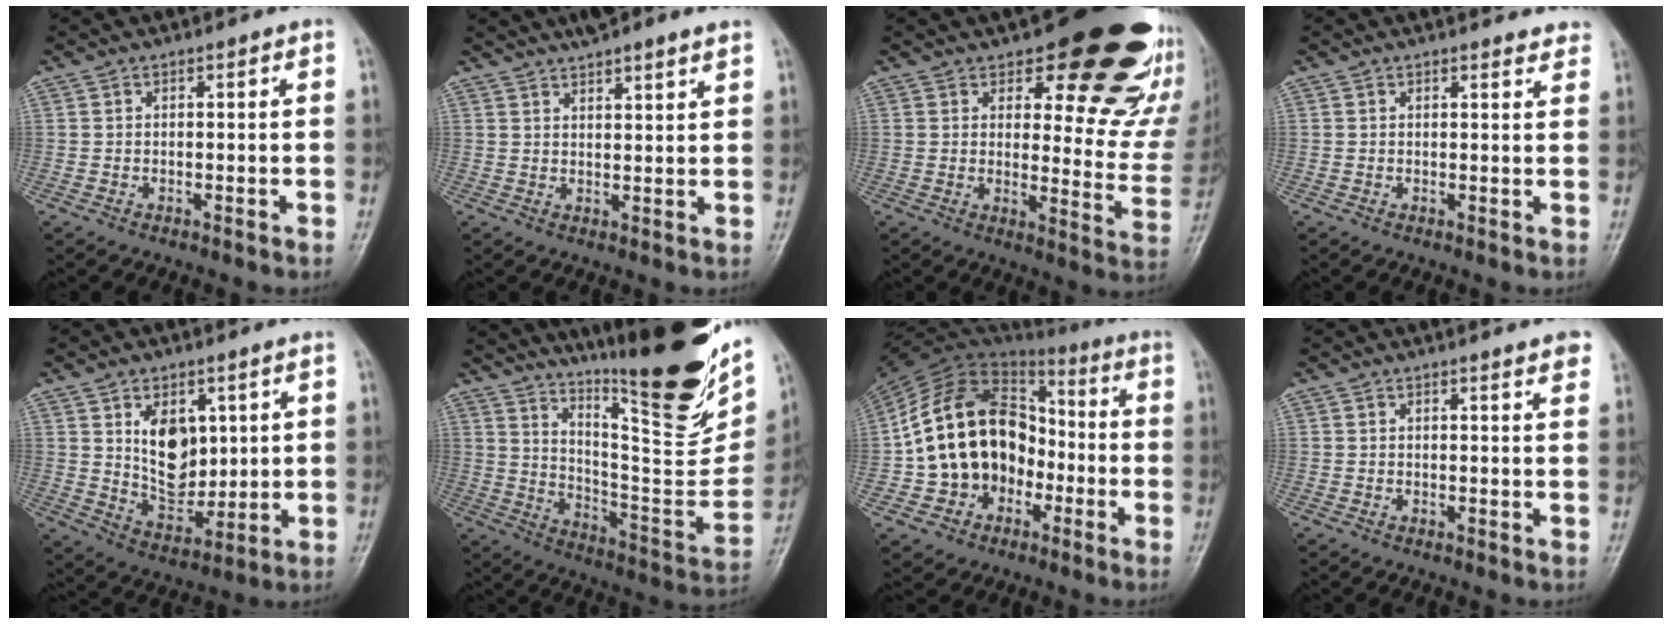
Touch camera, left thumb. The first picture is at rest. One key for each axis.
{"total": 7.4, "fx": 5.9, "fy": 1.3, "fz": 4.3, "tx": -0.051, "ty": -0.001, "tz": 0.086}
{"total": 22.5, "fx": 16.0, "fy": 8.7, "fz": 13.3, "tx": -0.125, "ty": -0.109, "tz": 0.193}
{"total": 2.9, "fx": 2.7, "fy": 0.8, "fz": 0.5, "tx": 0.004, "ty": -0.015, "tz": 0.020}
{"total": 11.1, "fx": 3.3, "fy": 7.2, "fz": 7.8, "tx": -0.089, "ty": -0.031, "tz": 0.073}
{"total": 29.5, "fx": 19.8, "fy": 5.7, "fz": 21.1, "tx": -0.293, "ty": -0.102, "tz": 0.306}
{"total": 19.8, "fx": -3.5, "fy": 15.4, "fz": 11.9, "tx": -0.191, "ty": 0.046, "tz": -0.060}
{"total": 3.8, "fx": 3.0, "fy": 0.4, "fz": 2.3, "tx": -0.022, "ty": -0.009, "tz": 0.029}